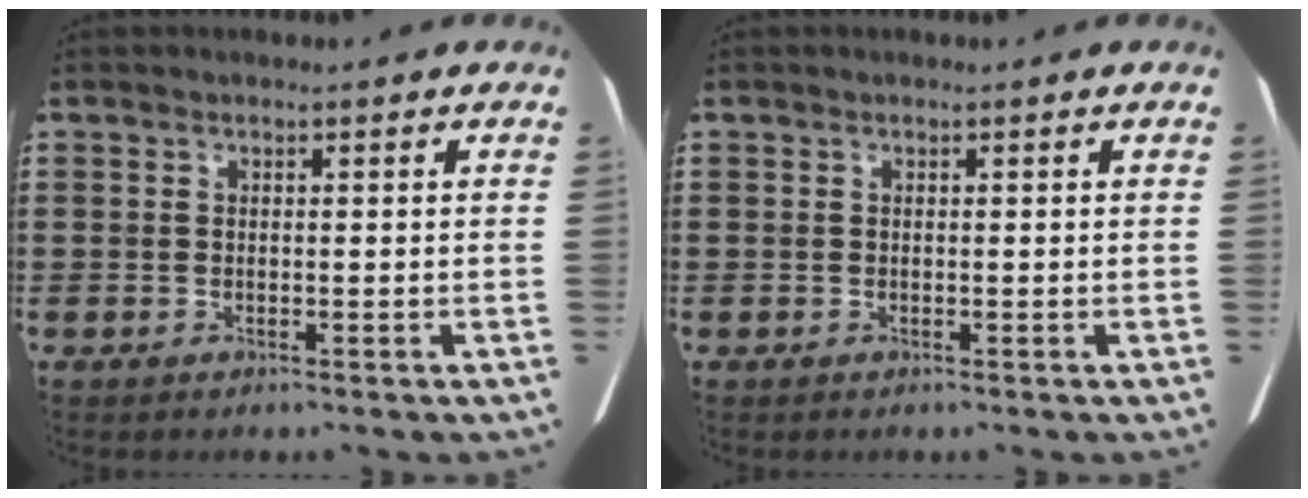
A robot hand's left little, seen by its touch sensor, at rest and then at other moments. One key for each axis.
{"total": 0.0}